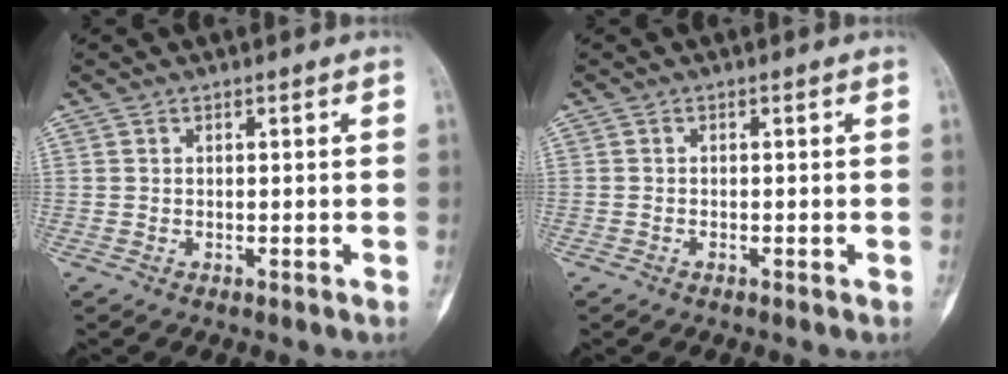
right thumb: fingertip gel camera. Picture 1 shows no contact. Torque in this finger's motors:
{"motor_torque": [0.29, -0.06, -0.13, 0.01, -0.01]}